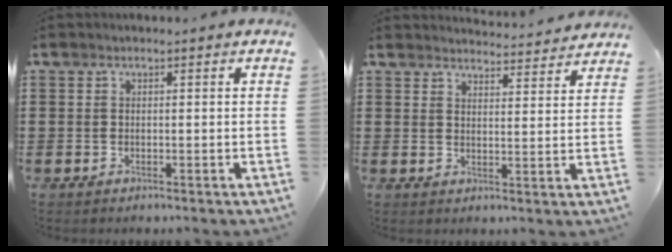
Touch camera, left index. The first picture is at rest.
{"total": 3.7, "force": [3.7, 0.0, 0.0], "torque": [-0.005, -0.023, 0.063]}